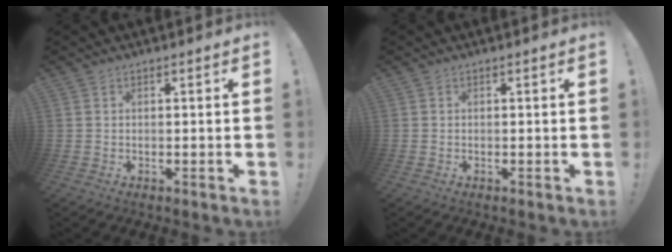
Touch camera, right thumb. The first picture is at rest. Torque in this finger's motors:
{"motor_torque": [-0.06, -0.09, 0.16, -0.08, -0.04]}